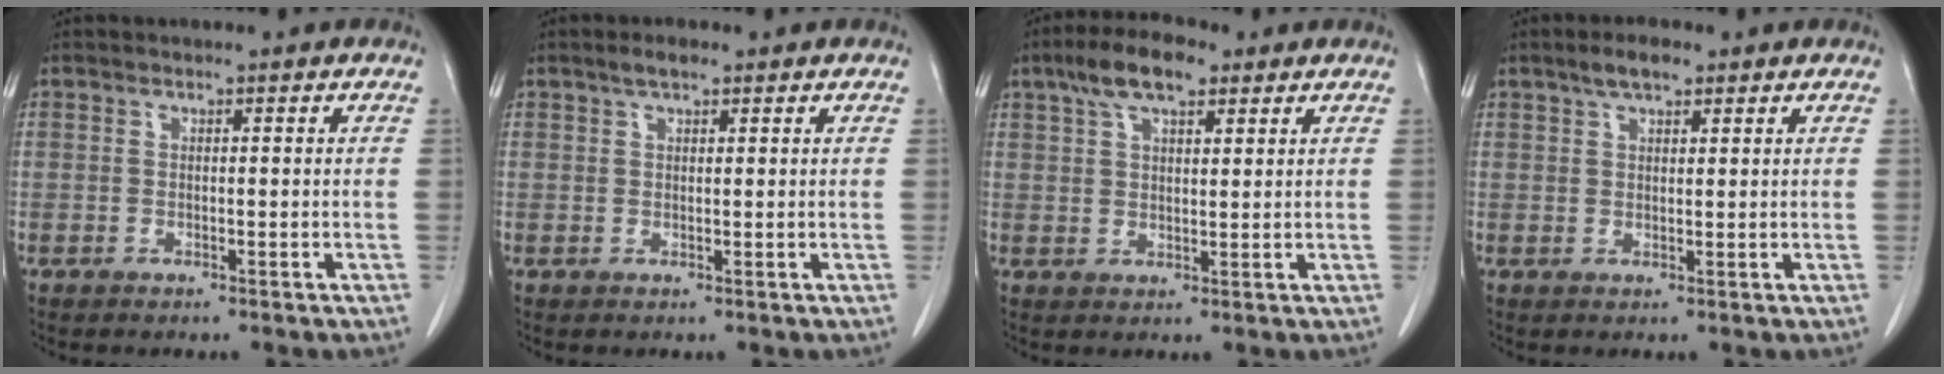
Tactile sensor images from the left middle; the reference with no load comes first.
{"total": 1.9, "force": [1.4, 0.6, 1.3], "torque": [-0.027, 0.007, 0.025]}
{"total": 7.6, "force": [4.8, 2.6, 5.3], "torque": [-0.104, 0.019, 0.084]}
{"total": 3.4, "force": [2.3, 1.1, 2.1], "torque": [-0.043, 0.007, 0.042]}